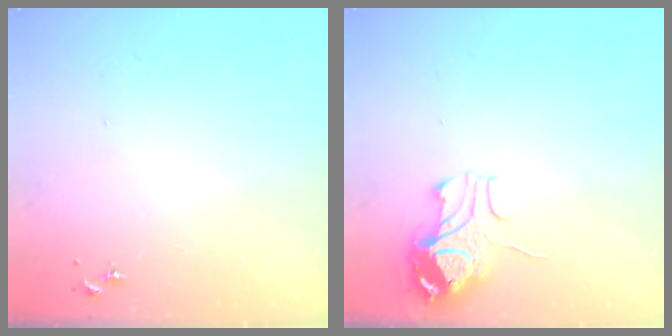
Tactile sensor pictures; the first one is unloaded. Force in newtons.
{"total": 9.8, "press": 9.8, "slide": 1.2}